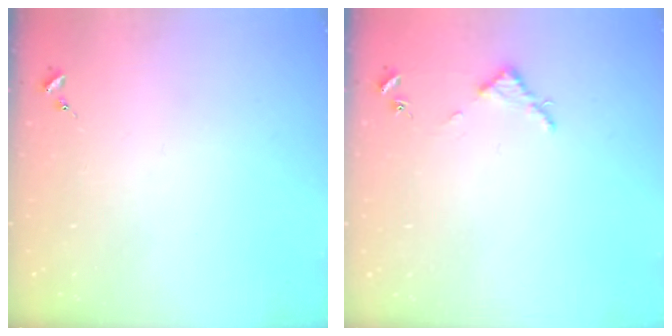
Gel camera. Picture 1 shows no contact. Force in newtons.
{"total": 2.8, "press": 2.8, "slide": 0.3}